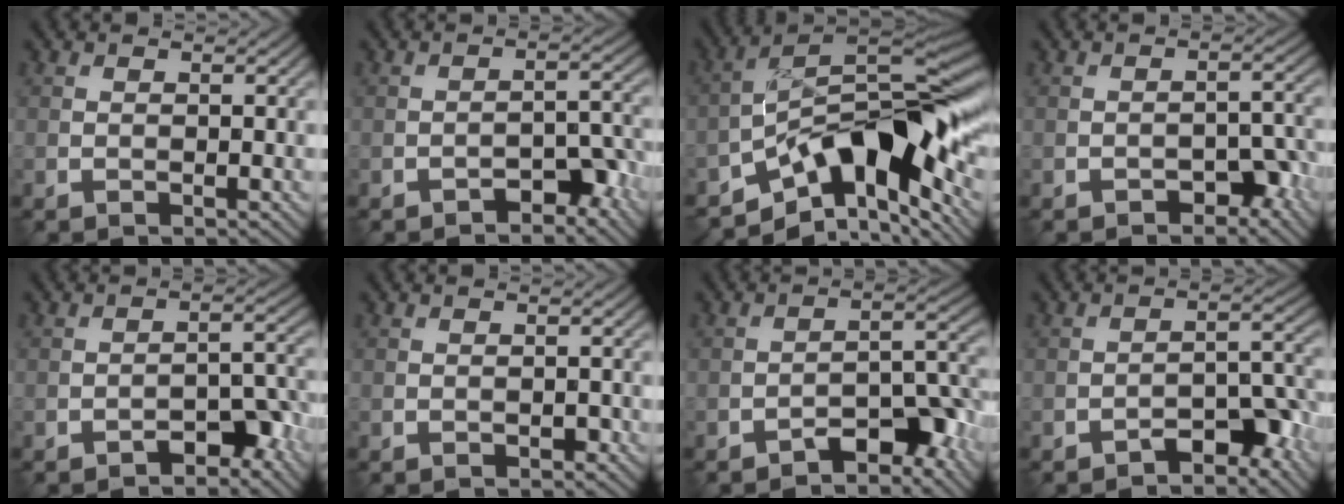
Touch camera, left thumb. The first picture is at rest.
{"total": 4.1, "force": [-2.7, 1.5, 2.7], "torque": [-0.032, 0.013, -0.038]}
{"total": 14.1, "force": [-6.4, 6.0, 11.0], "torque": [-0.176, -0.002, -0.123]}
{"total": 3.6, "force": [-2.3, 1.5, 2.4], "torque": [-0.028, 0.010, -0.031]}
{"total": 4.6, "force": [-2.9, 1.6, 3.2], "torque": [-0.039, 0.014, -0.043]}
{"total": 0.7, "force": [-0.4, 0.3, 0.4], "torque": [-0.004, -0.001, -0.005]}
{"total": 6.4, "force": [-4.3, 2.0, 4.3], "torque": [-0.055, 0.017, -0.072]}
{"total": 5.3, "force": [-3.6, 1.7, 3.6], "torque": [-0.046, 0.017, -0.056]}